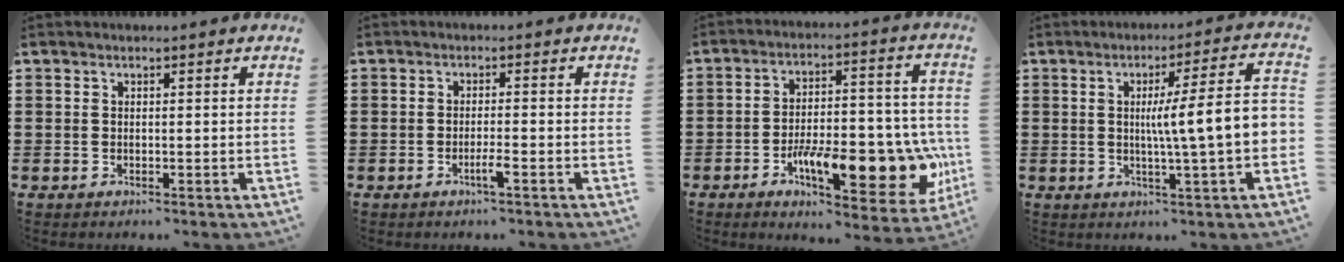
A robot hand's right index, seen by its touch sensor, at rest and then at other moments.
{"total": 2.4, "force": [-1.2, -0.1, 2.1], "torque": [-0.034, -0.003, -0.023]}
{"total": 16.8, "force": [-5.6, 6.9, 14.2], "torque": [-0.212, 0.003, -0.073]}
{"total": 9.4, "force": [0.0, 0.3, 9.4], "torque": [-0.161, -0.008, -0.007]}